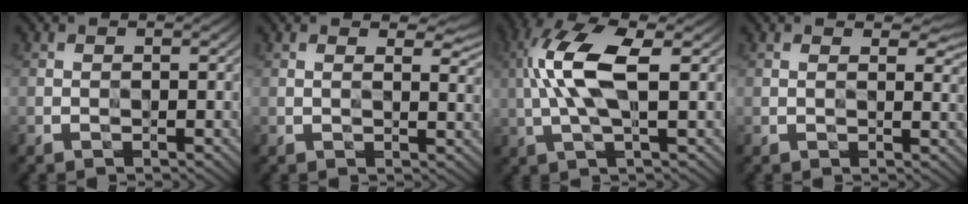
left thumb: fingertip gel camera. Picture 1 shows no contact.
{"total": 2.7, "force": [1.4, 1.0, 2.1], "torque": [-0.038, -0.005, 0.024]}
{"total": 8.6, "force": [1.6, 2.8, 7.9], "torque": [-0.182, 0.011, 0.025]}
{"total": 2.5, "force": [1.2, 1.1, 1.8], "torque": [-0.032, -0.005, 0.023]}